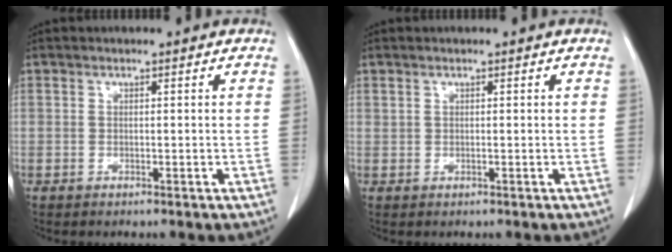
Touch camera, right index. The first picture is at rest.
{"total": 0.0}